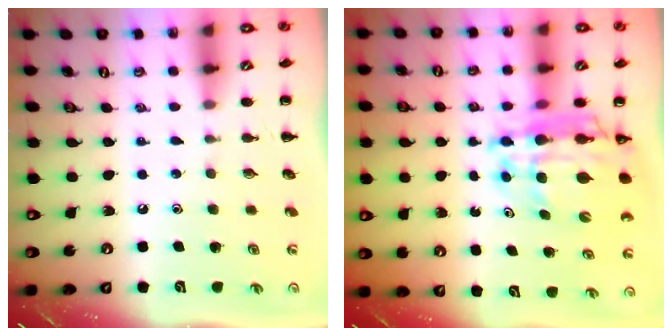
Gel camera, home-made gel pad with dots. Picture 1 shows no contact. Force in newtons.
{"total": 14.7, "press": 14.2, "slide": 3.8}